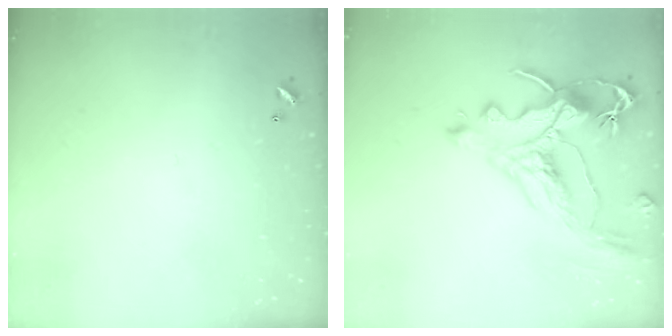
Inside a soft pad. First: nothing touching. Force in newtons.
{"total": 3.8, "press": 3.4, "slide": 1.7}